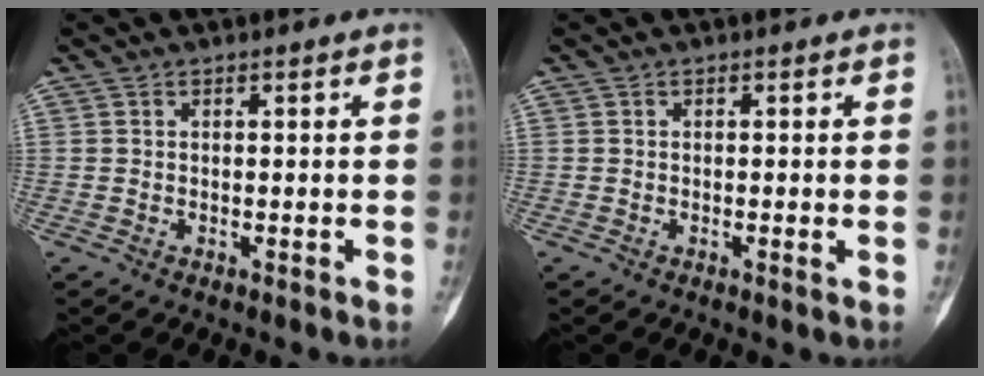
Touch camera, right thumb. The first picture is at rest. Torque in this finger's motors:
{"motor_torque": [-0.61, -0.22, -0.01, 0.36, -0.04]}